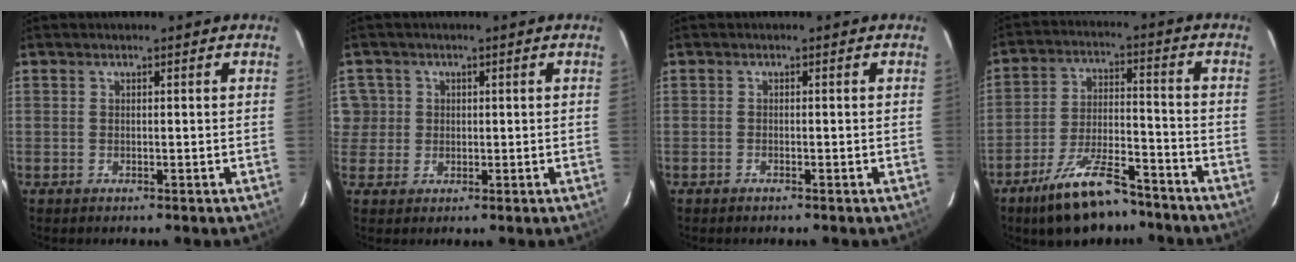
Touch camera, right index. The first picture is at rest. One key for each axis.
{"total": 4.6, "fx": 0.7, "fy": 4.5, "fz": 0.3, "tx": 0.013, "ty": 0.022, "tz": 0.017}
{"total": 0.6, "fx": -0.5, "fy": 0.1, "fz": 0.2, "tx": -0.004, "ty": -0.001, "tz": -0.011}
{"total": 14.3, "fx": -10.8, "fy": 4.8, "fz": 8.0, "tx": -0.161, "ty": -0.003, "tz": -0.181}